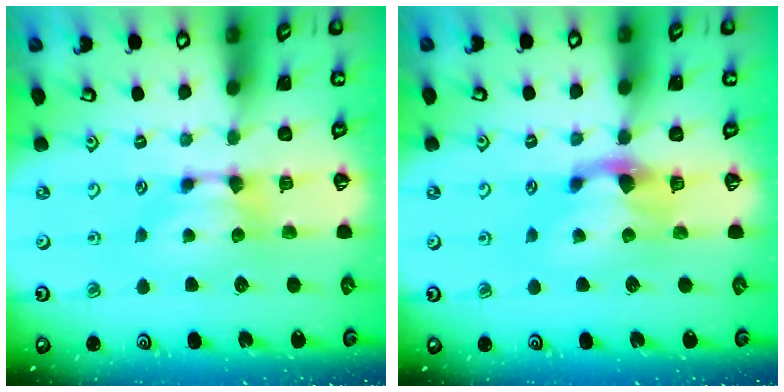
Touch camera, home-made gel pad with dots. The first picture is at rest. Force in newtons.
{"total": 1.5, "press": 0.4, "slide": 1.4}